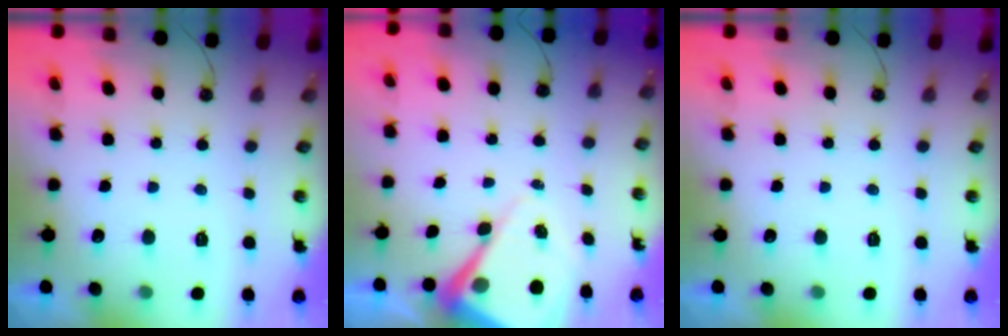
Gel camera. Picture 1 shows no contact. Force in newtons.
{"total": 8.5, "press": 8.5, "slide": 0.6}
{"total": 0.0}